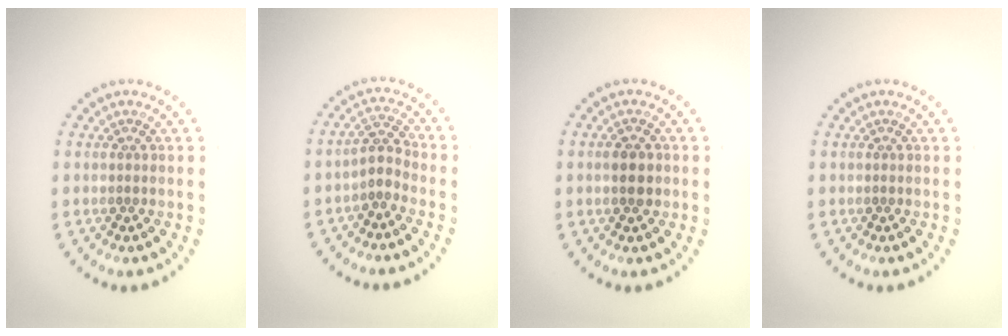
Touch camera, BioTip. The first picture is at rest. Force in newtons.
{"total": 2.0, "press": 1.6, "slide": 1.2}
{"total": 2.2, "press": 2.2, "slide": 0.2}
{"total": 0.0}